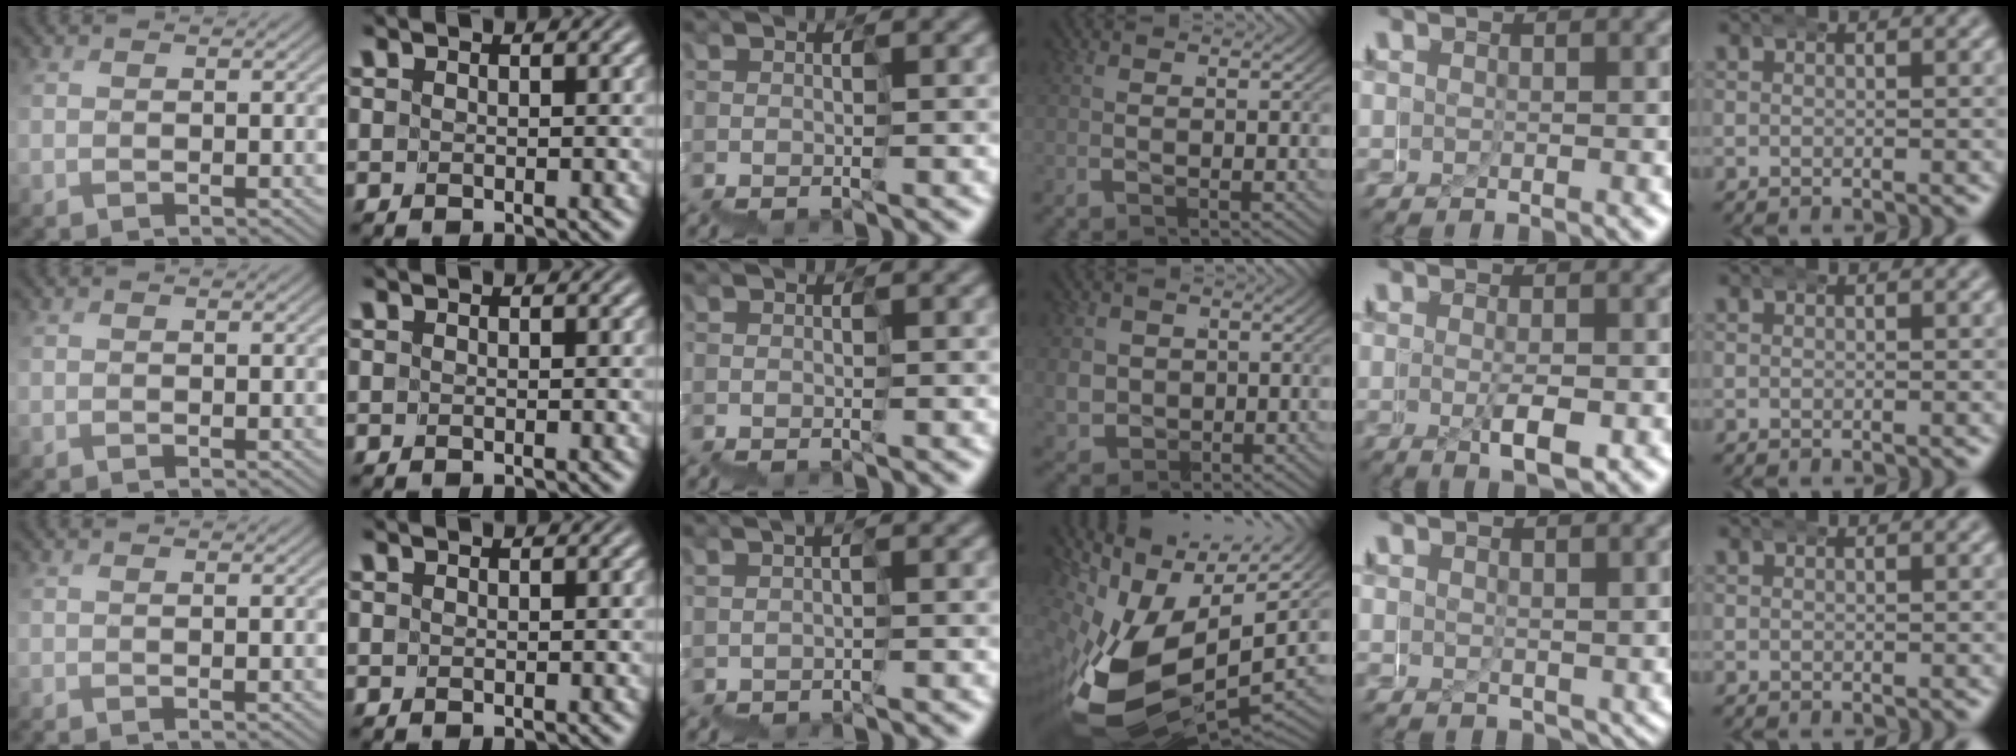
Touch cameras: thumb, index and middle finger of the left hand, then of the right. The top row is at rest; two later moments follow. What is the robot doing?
{"motion": "wrap", "object": "ethernet cable"}